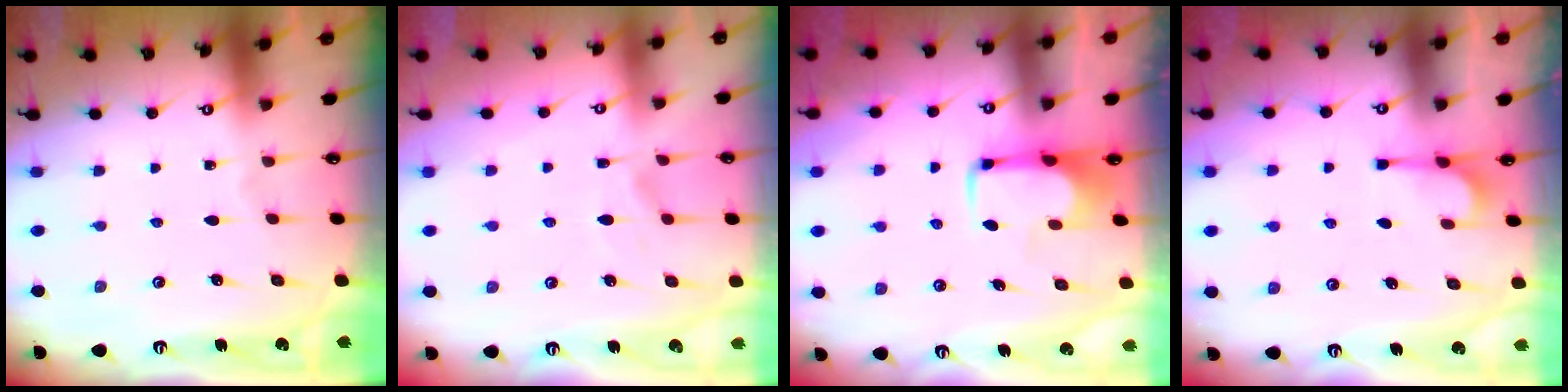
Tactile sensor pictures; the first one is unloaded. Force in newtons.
{"total": 1.9, "press": 1.4, "slide": 1.3}
{"total": 2.0, "press": 2.0, "slide": 0.4}
{"total": 2.2, "press": 2.0, "slide": 0.9}